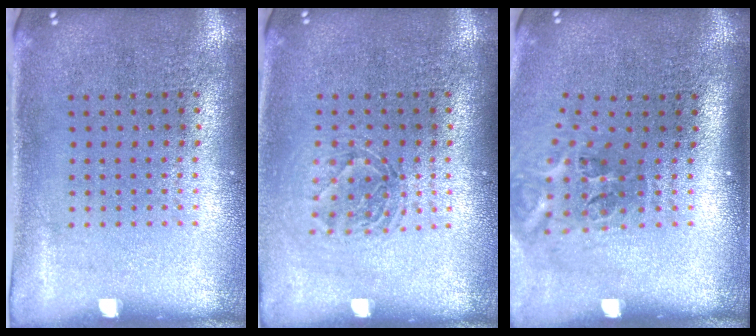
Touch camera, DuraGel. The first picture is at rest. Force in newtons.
{"total": 1.3, "press": 1.1, "slide": 0.6}
{"total": 2.2, "press": 1.4, "slide": 1.7}